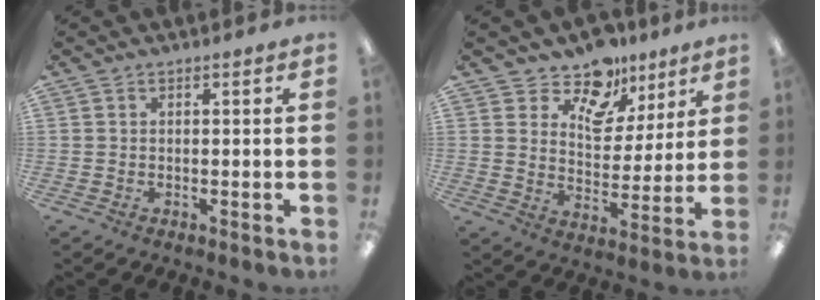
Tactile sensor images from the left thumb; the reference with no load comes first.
{"total": 12.4, "force": [9.4, 7.0, 4.2], "torque": [-0.079, -0.059, 0.176]}